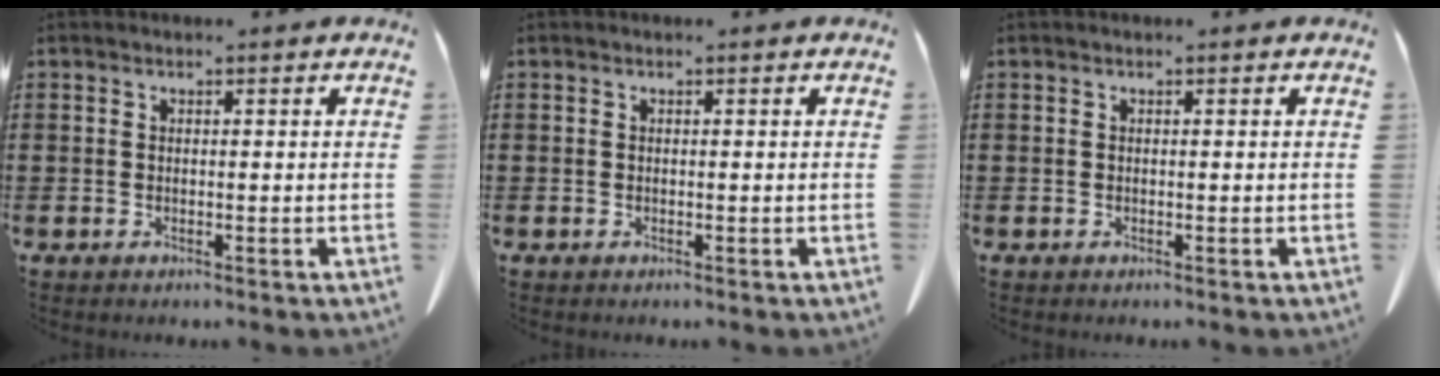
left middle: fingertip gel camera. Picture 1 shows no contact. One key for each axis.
{"total": 0.0}
{"total": 0.0}